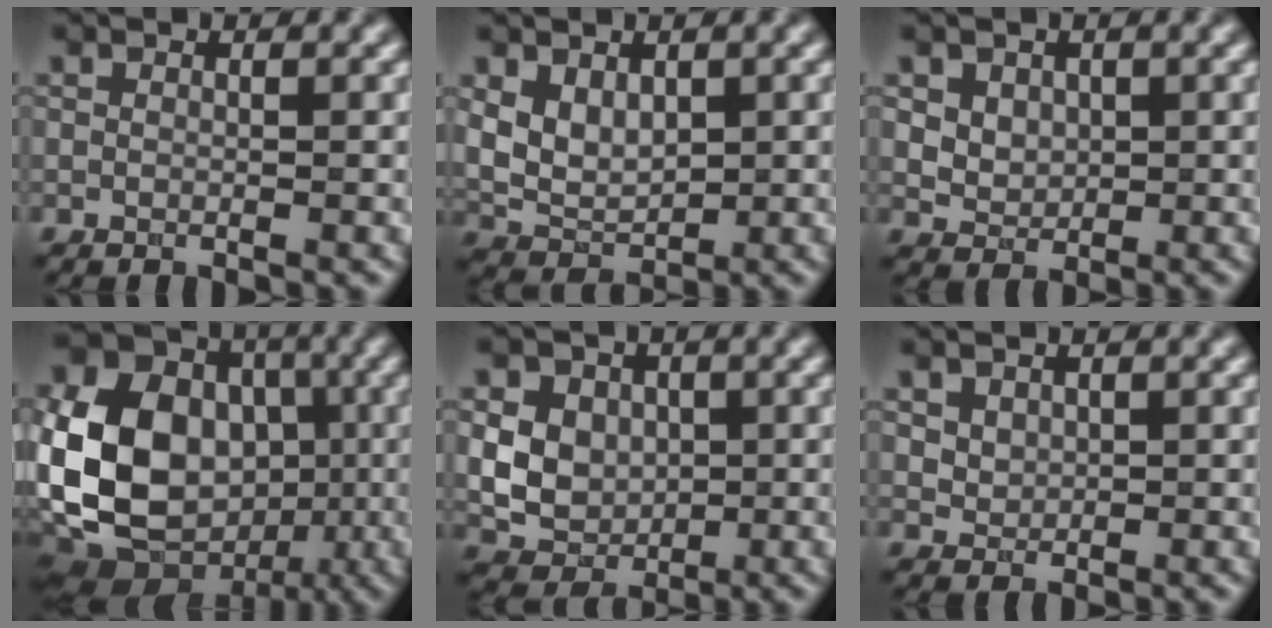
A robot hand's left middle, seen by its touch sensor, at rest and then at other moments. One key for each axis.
{"total": 3.7, "fx": 0.9, "fy": 2.6, "fz": 2.5, "tx": -0.053, "ty": -0.007, "tz": 0.022}
{"total": 3.5, "fx": 1.6, "fy": 2.6, "fz": 1.7, "tx": -0.043, "ty": 0.002, "tz": 0.040}
{"total": 16.5, "fx": -1.9, "fy": 13.2, "fz": 9.7, "tx": -0.212, "ty": -0.008, "tz": -0.034}
{"total": 7.8, "fx": 1.6, "fy": 6.5, "fz": 4.0, "tx": -0.060, "ty": 0.026, "tz": 0.016}
{"total": 1.4, "fx": 0.7, "fy": 1.1, "fz": 0.5, "tx": -0.013, "ty": -0.008, "tz": 0.024}